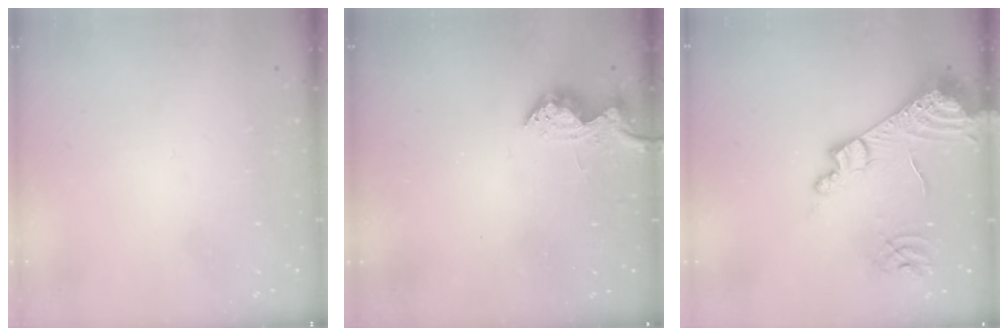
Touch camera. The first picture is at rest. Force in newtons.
{"total": 9.6, "press": 9.6, "slide": 0.5}
{"total": 17.3, "press": 17.2, "slide": 1.7}